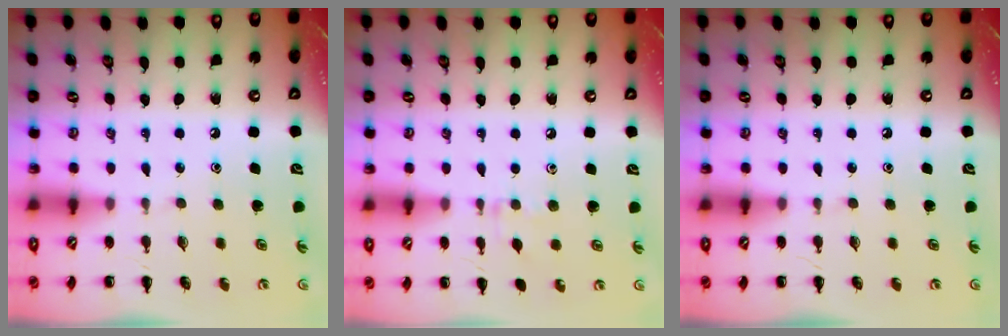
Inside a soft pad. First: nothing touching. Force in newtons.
{"total": 4.9, "press": 4.5, "slide": 1.7}
{"total": 0.0}